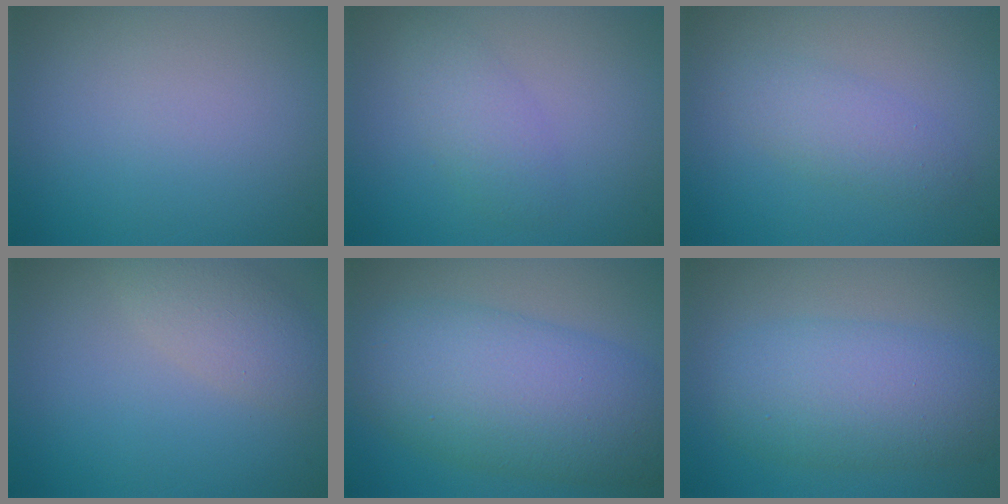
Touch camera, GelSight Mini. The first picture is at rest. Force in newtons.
{"total": 2.3, "press": 2.3, "slide": 0.0}
{"total": 2.4, "press": 2.4, "slide": 0.2}
{"total": 3.2, "press": 3.2, "slide": 0.2}
{"total": 9.1, "press": 9.1, "slide": 0.2}
{"total": 6.6, "press": 6.6, "slide": 0.0}